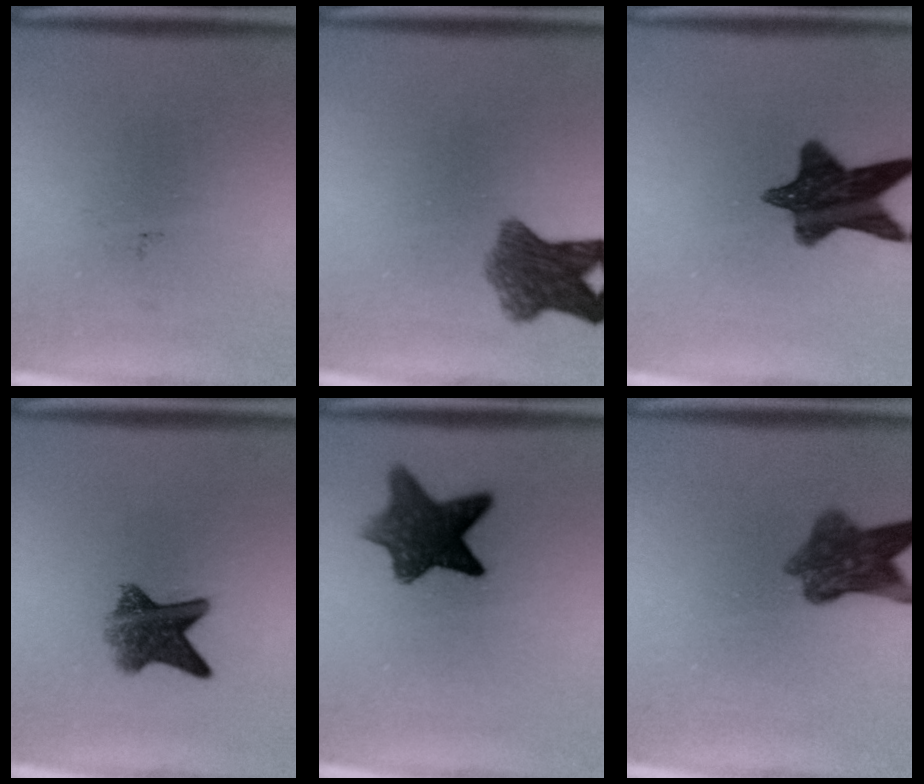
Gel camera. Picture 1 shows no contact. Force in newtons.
{"total": 7.0}
{"total": 11.5}
{"total": 6.5}
{"total": 9.6}
{"total": 7.4}